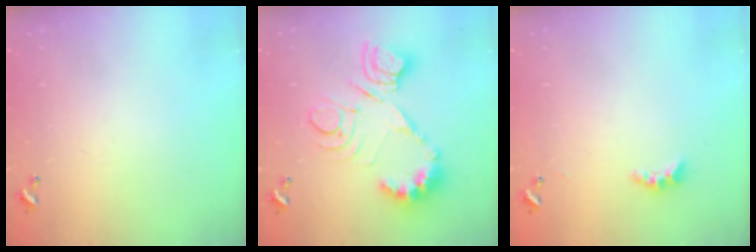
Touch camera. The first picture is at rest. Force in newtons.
{"total": 16.2, "press": 16.1, "slide": 1.2}
{"total": 3.9, "press": 3.8, "slide": 0.7}